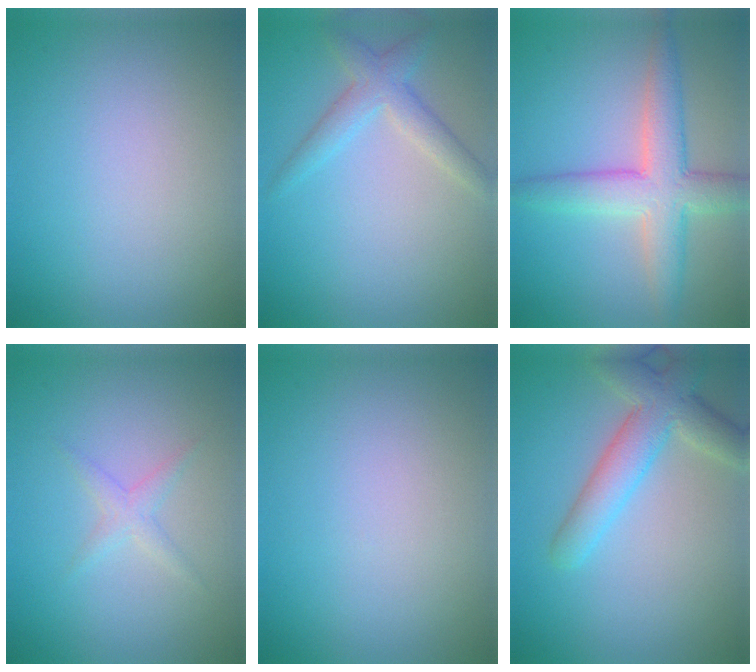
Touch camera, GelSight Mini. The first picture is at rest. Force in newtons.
{"total": 2.8, "press": 2.8, "slide": 0.1}
{"total": 5.7, "press": 5.7, "slide": 0.1}
{"total": 1.3, "press": 1.3, "slide": 0.1}
{"total": 0.0}
{"total": 4.8, "press": 4.8, "slide": 0.2}